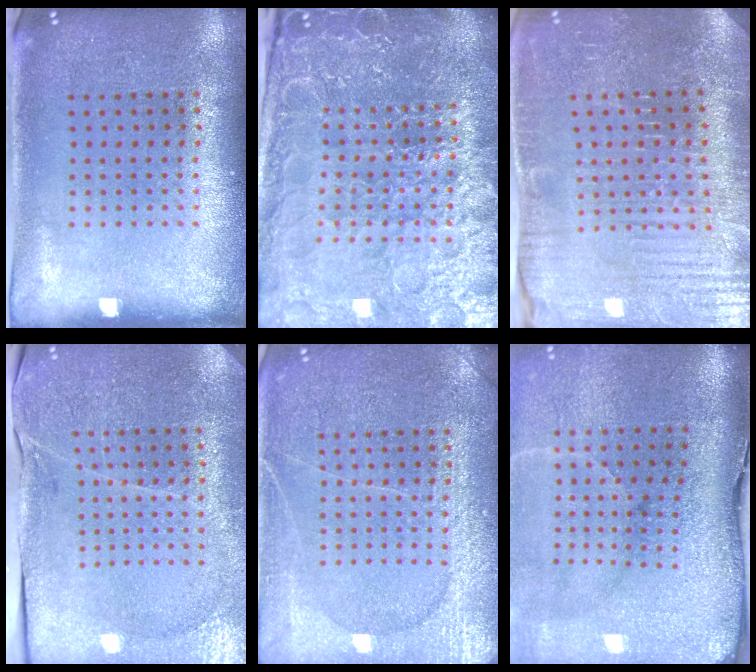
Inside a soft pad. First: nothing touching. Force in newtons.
{"total": 6.0, "press": 5.4, "slide": 2.6}
{"total": 4.1, "press": 4.1, "slide": 0.6}
{"total": 3.3, "press": 3.3, "slide": 0.4}
{"total": 5.2, "press": 5.2, "slide": 0.8}
{"total": 5.0, "press": 3.9, "slide": 3.1}